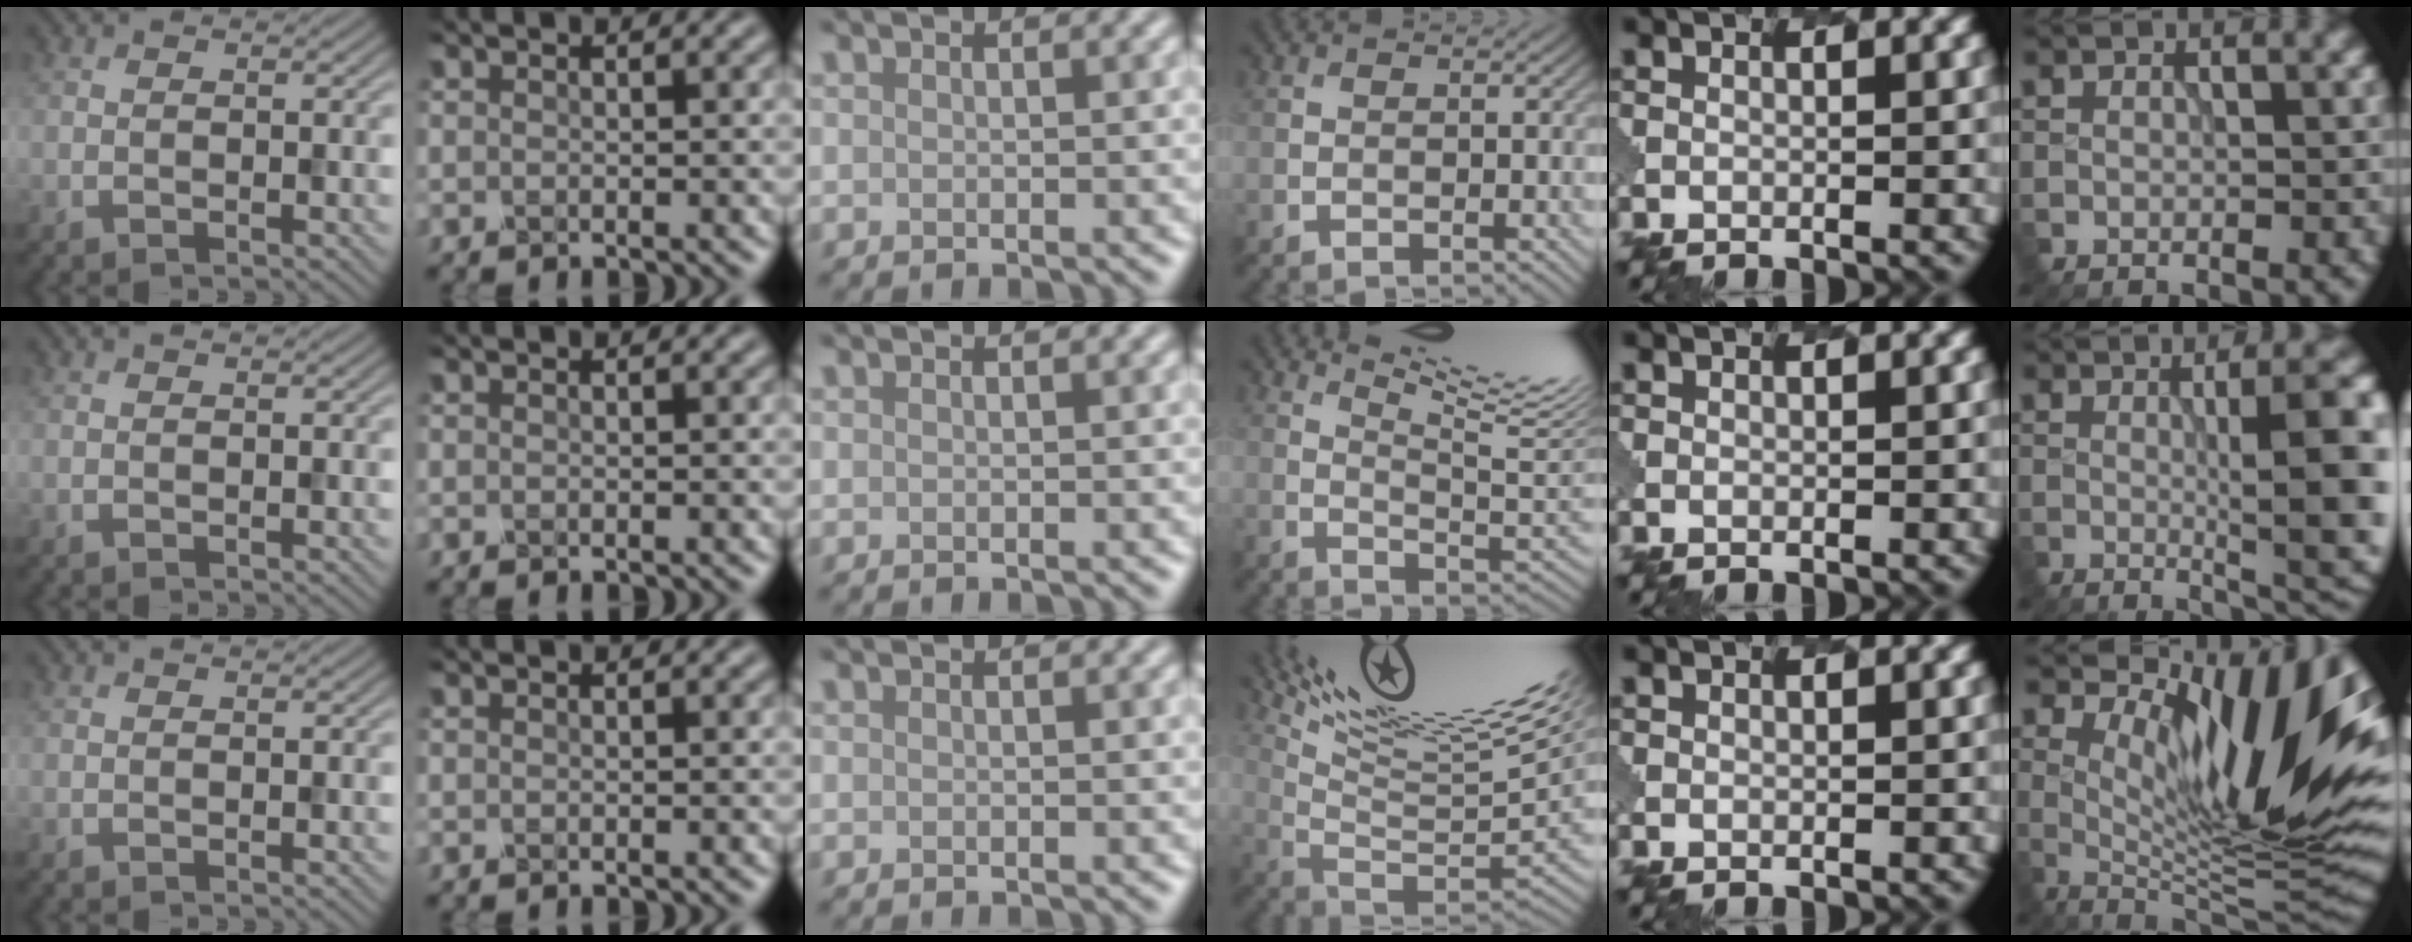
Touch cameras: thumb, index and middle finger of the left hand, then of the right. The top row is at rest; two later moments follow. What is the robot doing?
{"motion": "dispense", "object": "syringe"}